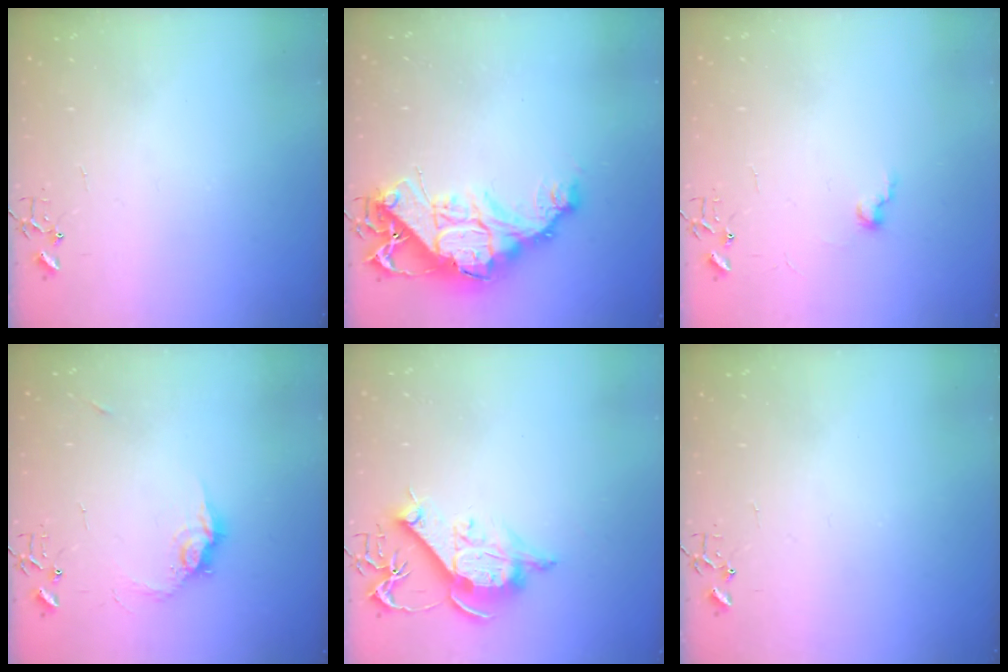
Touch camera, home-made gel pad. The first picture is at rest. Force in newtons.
{"total": 17.0, "press": 17.0, "slide": 1.2}
{"total": 6.8, "press": 6.8, "slide": 0.8}
{"total": 9.8, "press": 9.8, "slide": 0.6}
{"total": 11.5, "press": 11.4, "slide": 1.3}
{"total": 0.0}